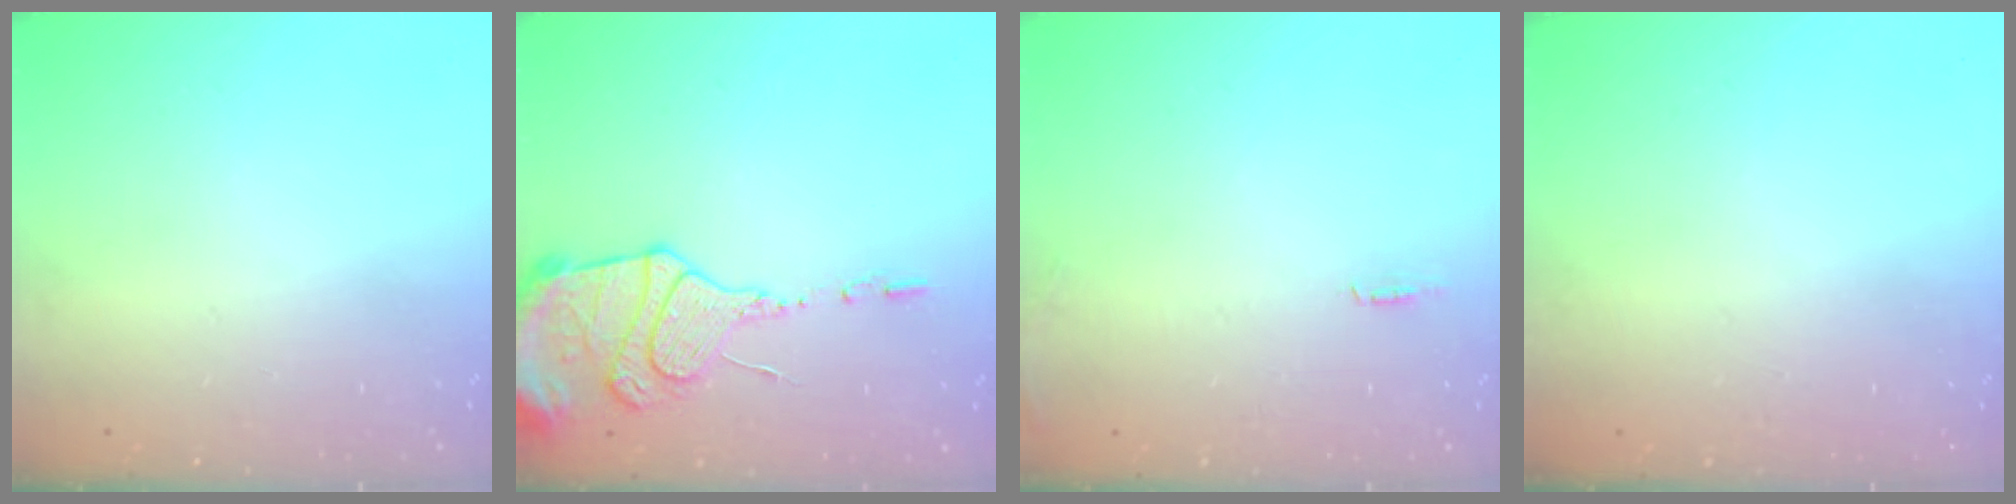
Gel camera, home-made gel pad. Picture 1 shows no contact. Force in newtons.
{"total": 14.8, "press": 14.7, "slide": 1.5}
{"total": 9.1, "press": 5.4, "slide": 7.3}
{"total": 0.0}